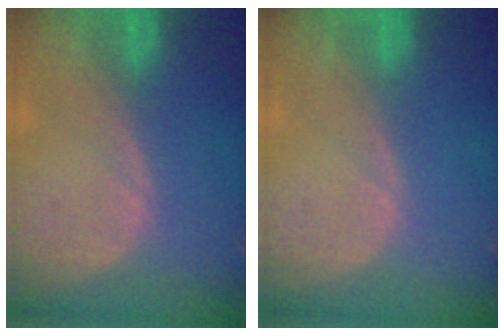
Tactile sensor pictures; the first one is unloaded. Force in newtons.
{"total": 0.0}